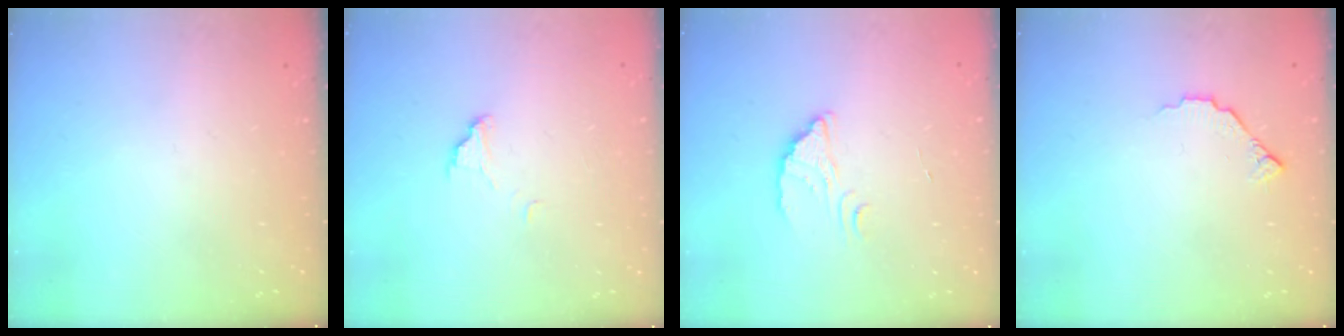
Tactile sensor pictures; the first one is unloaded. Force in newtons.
{"total": 5.9, "press": 5.9, "slide": 0.5}
{"total": 2.7, "press": 2.7, "slide": 0.2}
{"total": 4.4, "press": 4.3, "slide": 0.5}